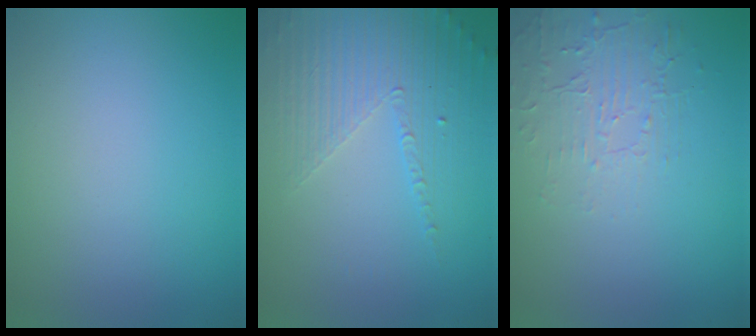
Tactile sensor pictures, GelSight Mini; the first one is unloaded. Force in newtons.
{"total": 4.3, "press": 3.1, "slide": 3.0}
{"total": 1.9, "press": 0.8, "slide": 1.7}